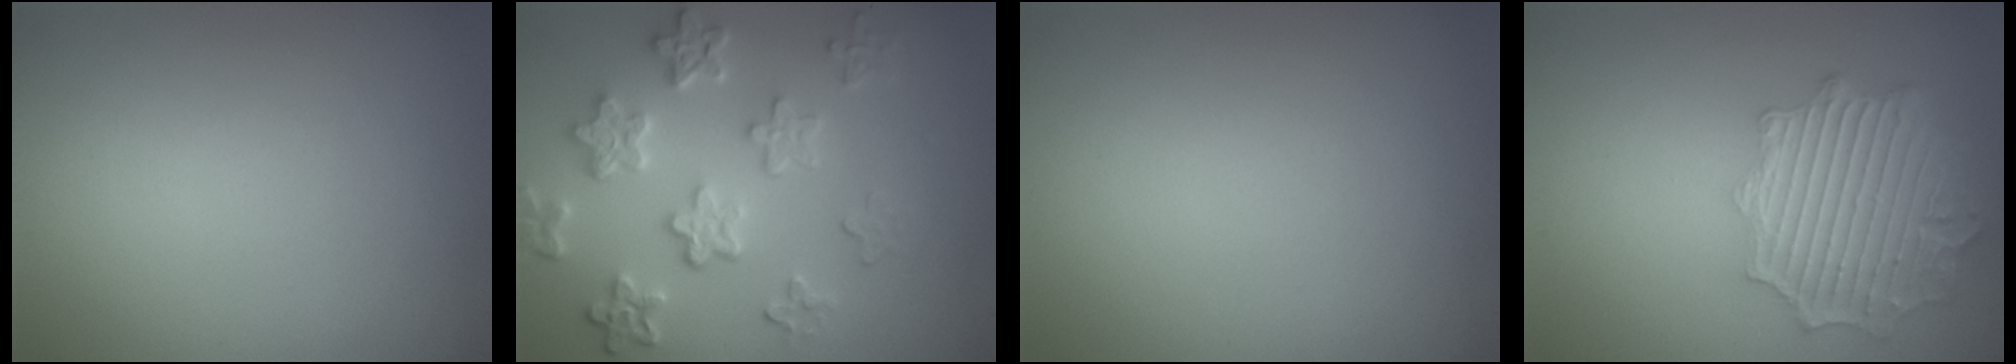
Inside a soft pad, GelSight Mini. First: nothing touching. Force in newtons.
{"total": 5.9, "press": 4.4, "slide": 3.9}
{"total": 0.0}
{"total": 6.5, "press": 4.9, "slide": 4.1}